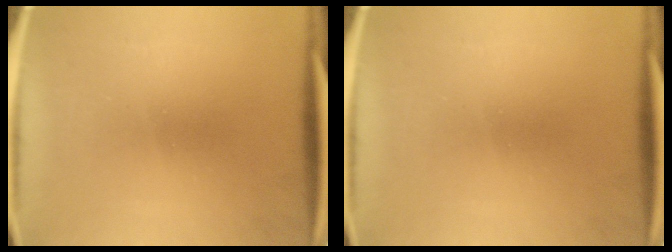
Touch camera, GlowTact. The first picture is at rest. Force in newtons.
{"total": 0.0}